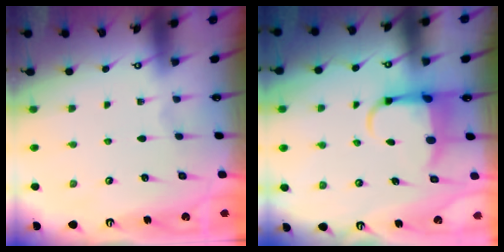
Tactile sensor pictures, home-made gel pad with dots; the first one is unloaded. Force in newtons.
{"total": 5.7, "press": 5.5, "slide": 1.5}